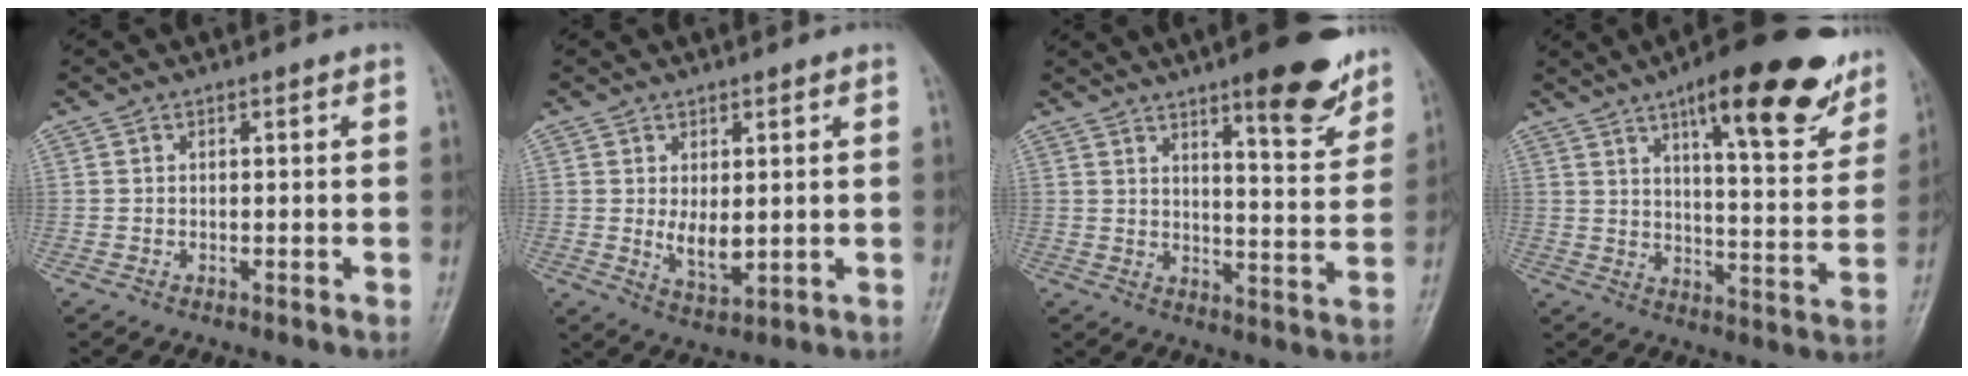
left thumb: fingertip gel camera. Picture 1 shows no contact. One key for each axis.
{"total": 5.2, "fx": 0.5, "fy": 2.6, "fz": 4.5, "tx": -0.065, "ty": -0.016, "tz": 0.019}
{"total": 13.4, "fx": 8.9, "fy": 3.2, "fz": 9.4, "tx": -0.096, "ty": -0.054, "tz": 0.125}
{"total": 21.9, "fx": 13.4, "fy": 6.2, "fz": 16.2, "tx": -0.186, "ty": -0.050, "tz": 0.190}